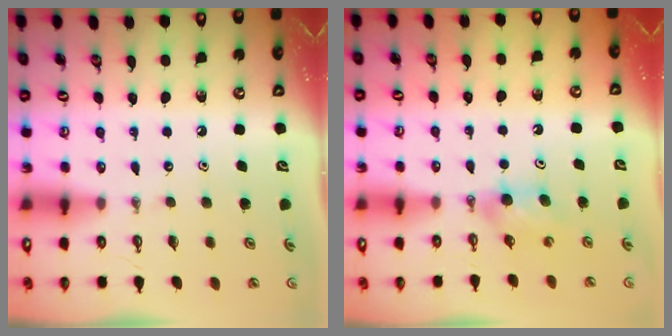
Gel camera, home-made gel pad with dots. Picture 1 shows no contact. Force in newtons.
{"total": 4.1, "press": 3.7, "slide": 1.6}